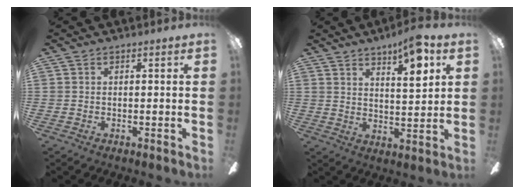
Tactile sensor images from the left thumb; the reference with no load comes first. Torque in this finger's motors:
{"motor_torque": [0.24, 0.29, -0.09, -0.20, 0.06]}